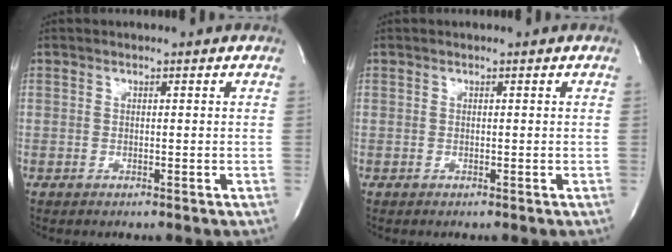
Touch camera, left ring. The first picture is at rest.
{"total": 0.0}